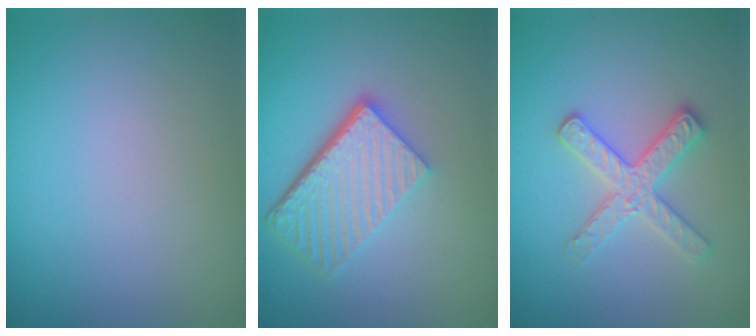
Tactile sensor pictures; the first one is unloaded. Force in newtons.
{"total": 6.1, "press": 4.1, "slide": 4.5}
{"total": 3.0, "press": 2.8, "slide": 1.0}